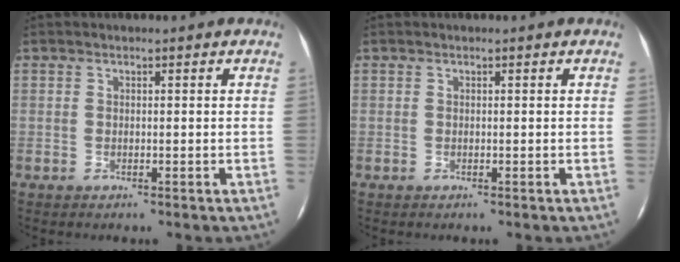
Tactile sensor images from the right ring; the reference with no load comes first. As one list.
[{"total": 0.0}]